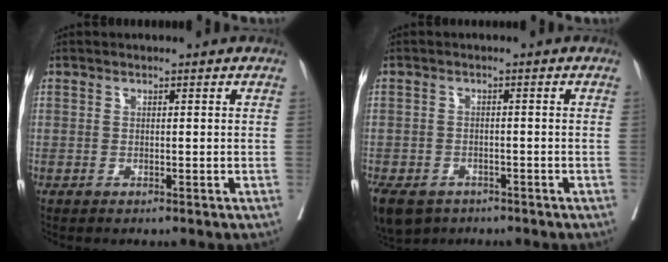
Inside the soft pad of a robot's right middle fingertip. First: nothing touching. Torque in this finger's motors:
{"motor_torque": [0.27, -0.25, 0.14, 0.04]}